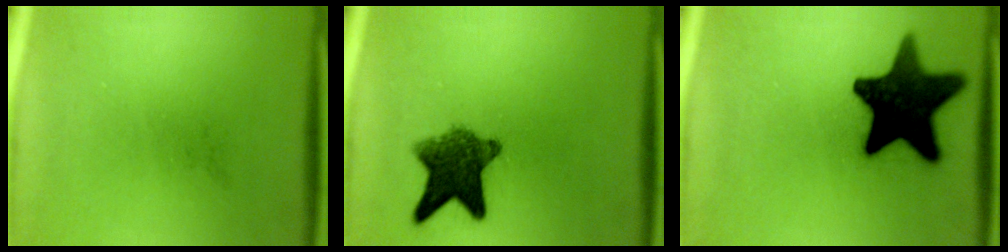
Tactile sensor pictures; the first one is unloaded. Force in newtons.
{"total": 8.1}
{"total": 17.3}